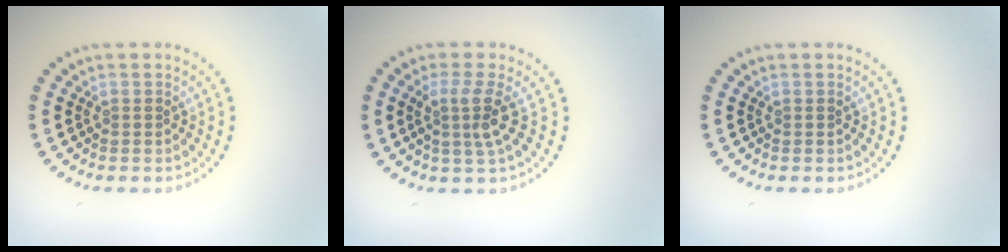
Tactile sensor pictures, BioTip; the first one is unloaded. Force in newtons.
{"total": 2.7, "press": 2.0, "slide": 1.8}
{"total": 0.0}